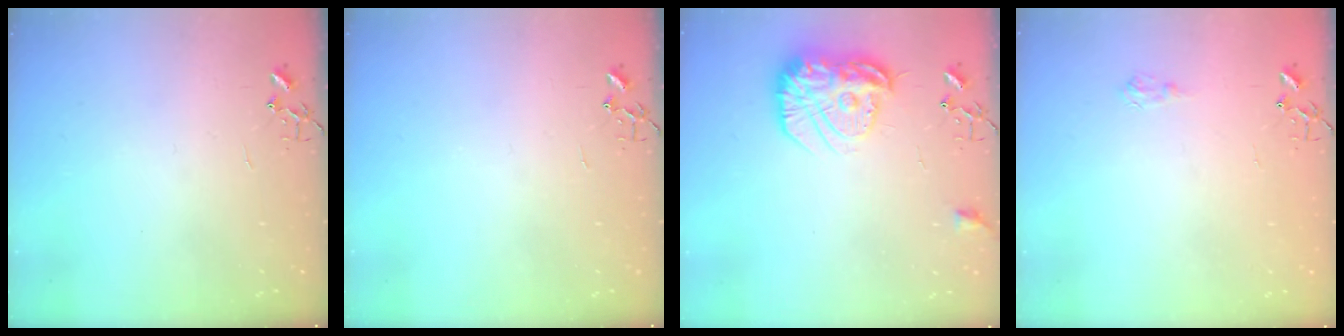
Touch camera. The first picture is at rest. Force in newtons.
{"total": 0.0}
{"total": 18.4, "press": 18.3, "slide": 1.2}
{"total": 5.7, "press": 5.7, "slide": 0.6}